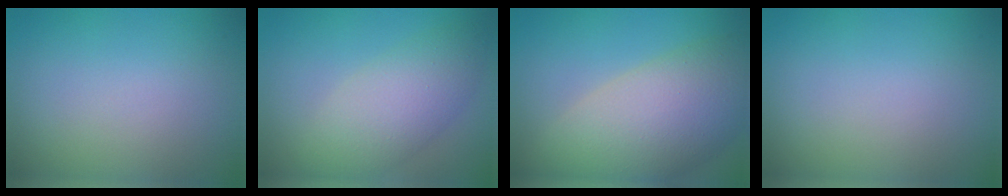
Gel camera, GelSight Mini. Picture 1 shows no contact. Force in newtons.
{"total": 5.2, "press": 5.2, "slide": 0.2}
{"total": 10.2, "press": 10.2, "slide": 0.7}
{"total": 0.0}